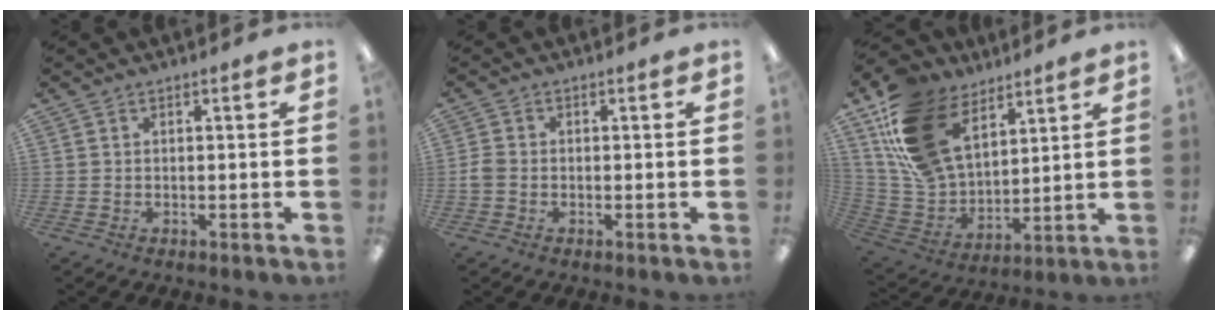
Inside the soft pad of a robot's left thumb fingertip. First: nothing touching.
{"total": 2.4, "force": [-0.7, 1.9, 1.4], "torque": [-0.032, 0.002, -0.013]}
{"total": 20.5, "force": [11.4, 13.0, 11.1], "torque": [-0.244, -0.045, 0.219]}